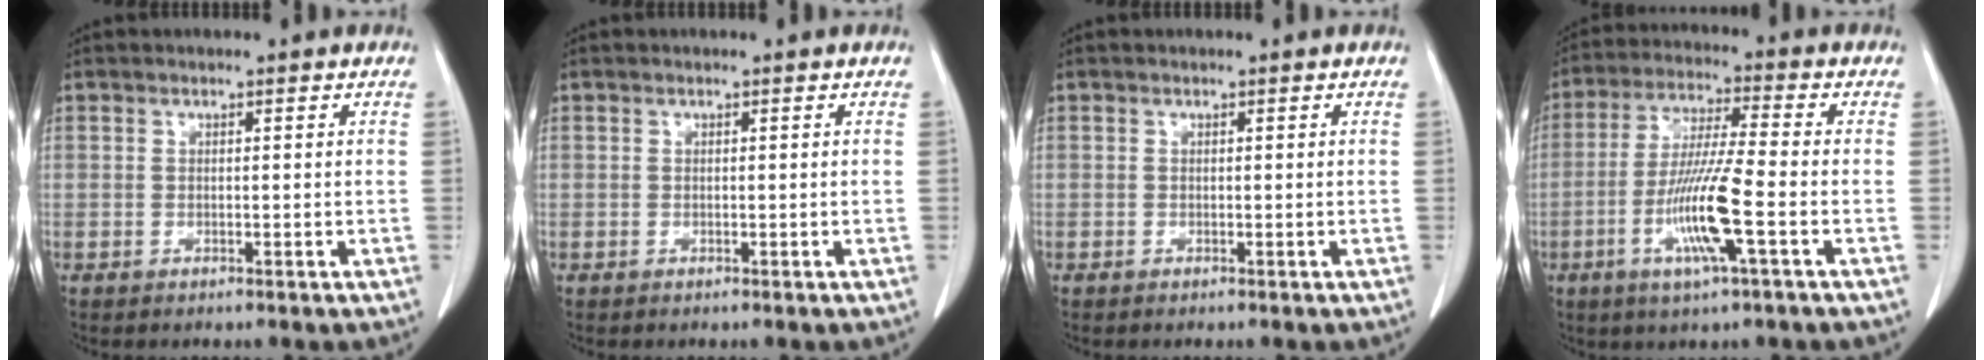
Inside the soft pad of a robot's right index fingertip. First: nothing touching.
{"total": 0.0}
{"total": 0.0}
{"total": 10.8, "force": [-3.6, -0.2, 10.2], "torque": [-0.202, -0.011, -0.073]}